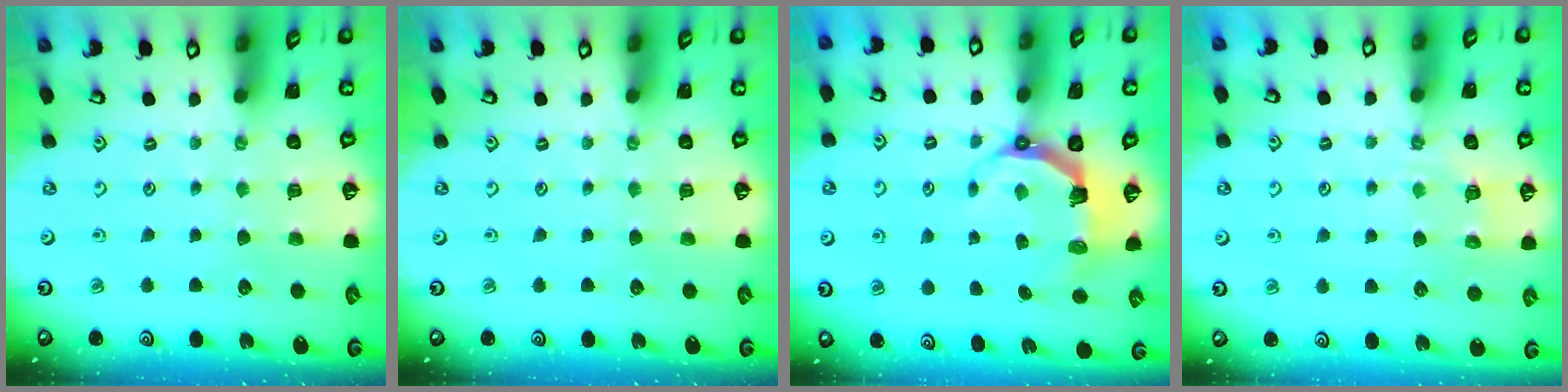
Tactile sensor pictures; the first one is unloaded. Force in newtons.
{"total": 0.0}
{"total": 6.0, "press": 4.3, "slide": 4.2}
{"total": 5.1, "press": 5.0, "slide": 1.0}